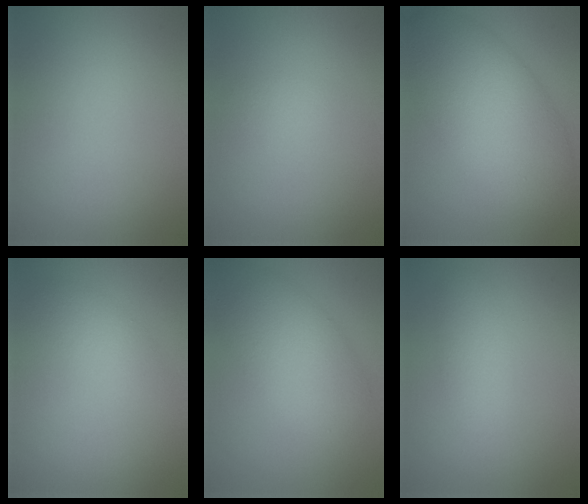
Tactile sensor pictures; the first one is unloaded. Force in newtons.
{"total": 0.8, "press": 0.8, "slide": 0.0}
{"total": 9.6, "press": 9.6, "slide": 0.1}
{"total": 1.8, "press": 1.8, "slide": 0.1}
{"total": 6.3, "press": 6.3, "slide": 0.3}
{"total": 2.5, "press": 2.5, "slide": 0.1}